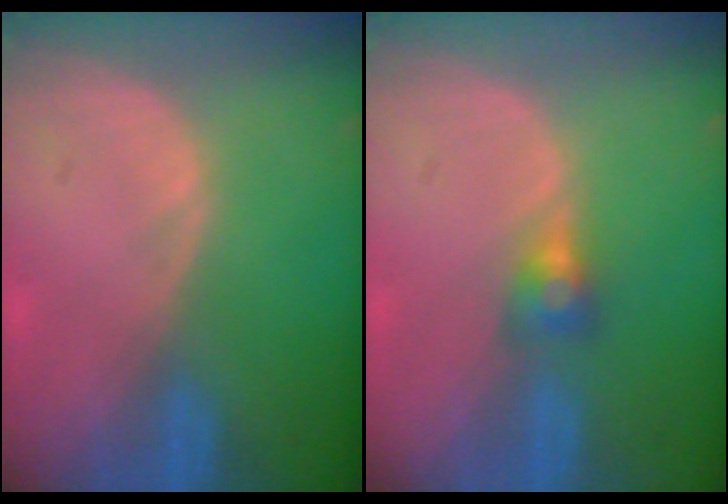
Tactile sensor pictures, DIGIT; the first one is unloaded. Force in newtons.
{"total": 2.9, "press": 2.5, "slide": 1.5}